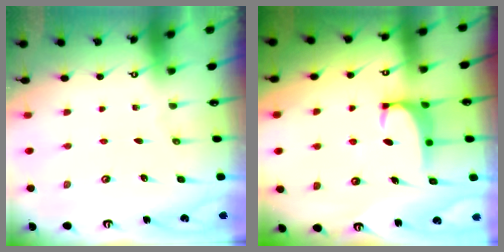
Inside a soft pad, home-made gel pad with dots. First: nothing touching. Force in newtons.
{"total": 1.9, "press": 1.9, "slide": 0.3}